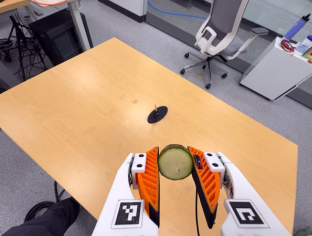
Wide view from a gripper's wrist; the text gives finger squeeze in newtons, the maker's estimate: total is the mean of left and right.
{"total": 7.7, "left": 7.1, "right": 8.3}